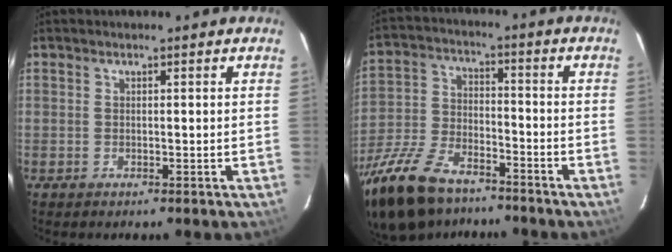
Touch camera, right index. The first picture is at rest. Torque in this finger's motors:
{"motor_torque": [1.72, -0.42, 0.71, 0.18]}